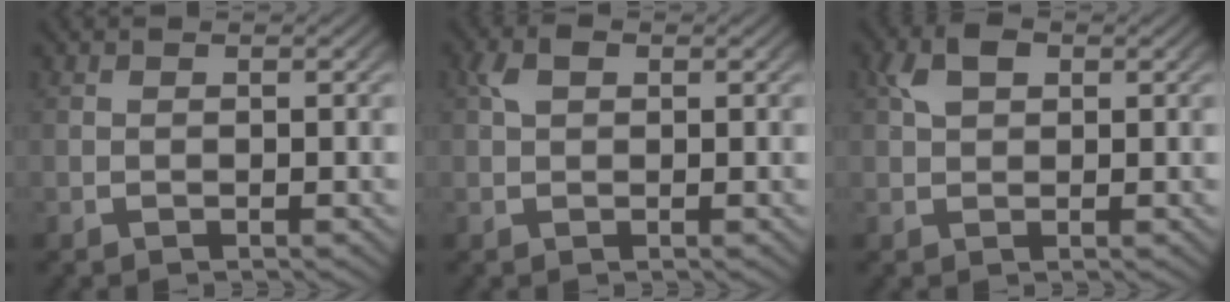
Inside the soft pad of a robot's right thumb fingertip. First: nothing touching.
{"total": 2.2, "force": [0.9, 1.4, 1.4], "torque": [-0.032, 0.000, 0.018]}
{"total": 3.1, "force": [1.3, 2.0, 2.0], "torque": [-0.041, 0.001, 0.029]}